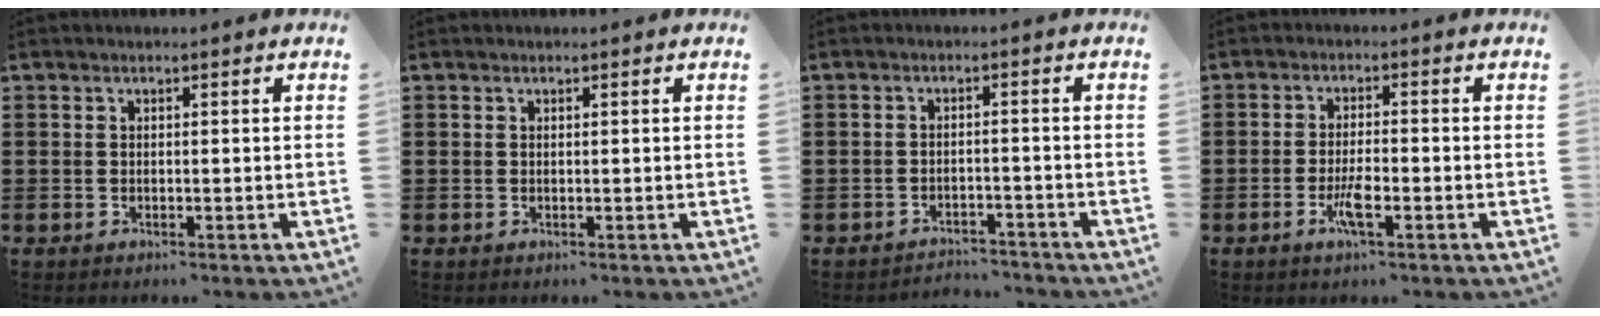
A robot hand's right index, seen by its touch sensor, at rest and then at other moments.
{"total": 0.0}
{"total": 2.6, "force": [-2.5, 0.3, -0.1], "torque": [-0.007, 0.000, -0.055]}
{"total": 3.9, "force": [-1.6, 0.6, 3.5], "torque": [-0.079, -0.009, -0.035]}